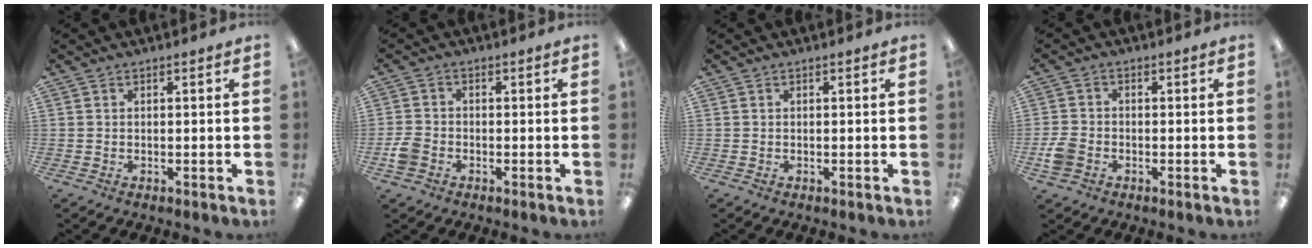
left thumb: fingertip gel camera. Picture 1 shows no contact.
{"total": 4.4, "force": [-1.9, 3.4, 2.1], "torque": [-0.028, 0.010, -0.035]}
{"total": 0.0}
{"total": 4.8, "force": [-1.9, 3.8, 2.3], "torque": [-0.032, 0.011, -0.034]}